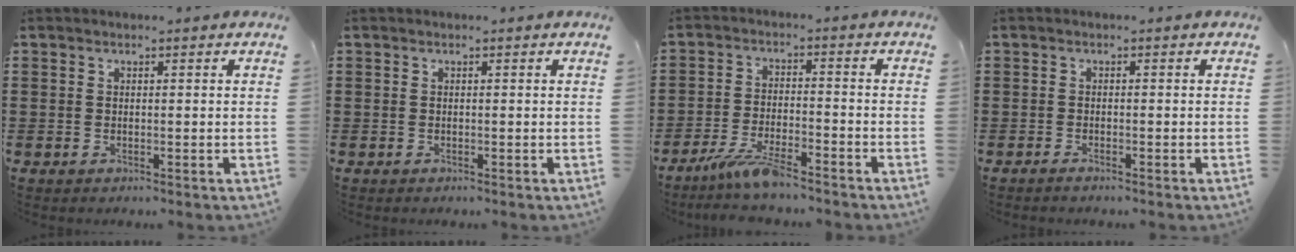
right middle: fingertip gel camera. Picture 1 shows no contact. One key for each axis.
{"total": 0.0}
{"total": 6.2, "fx": -5.2, "fy": 0.4, "fz": 3.4, "tx": -0.085, "ty": -0.016, "tz": -0.102}
{"total": 0.7, "fx": -0.6, "fy": -0.2, "fz": 0.3, "tx": -0.007, "ty": -0.005, "tz": -0.011}